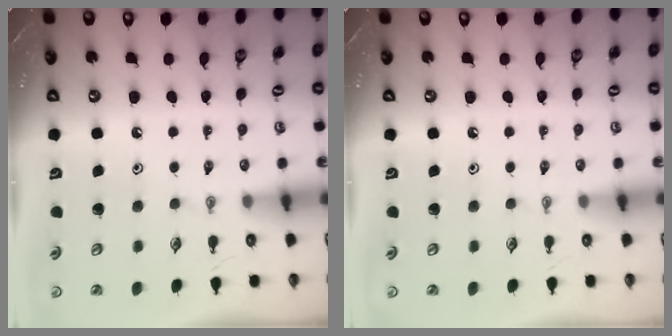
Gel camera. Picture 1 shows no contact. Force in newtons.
{"total": 0.0}